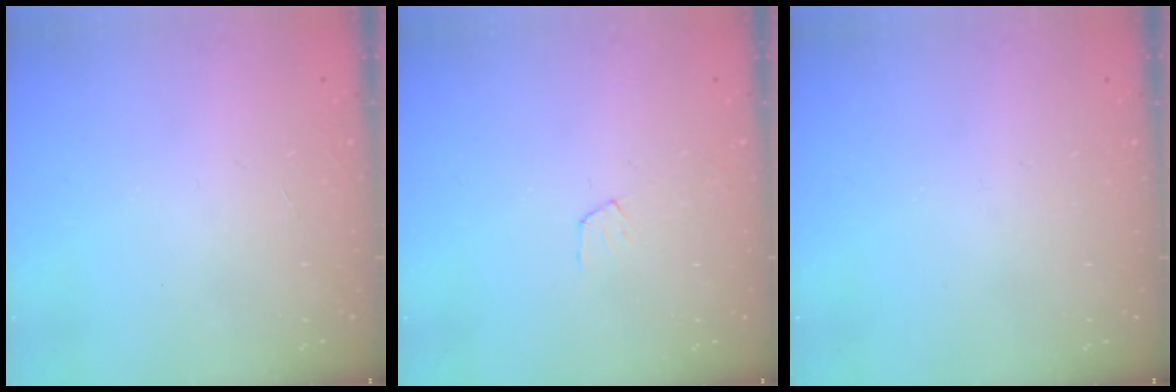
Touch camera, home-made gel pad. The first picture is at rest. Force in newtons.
{"total": 4.3, "press": 4.3, "slide": 0.3}
{"total": 0.0}